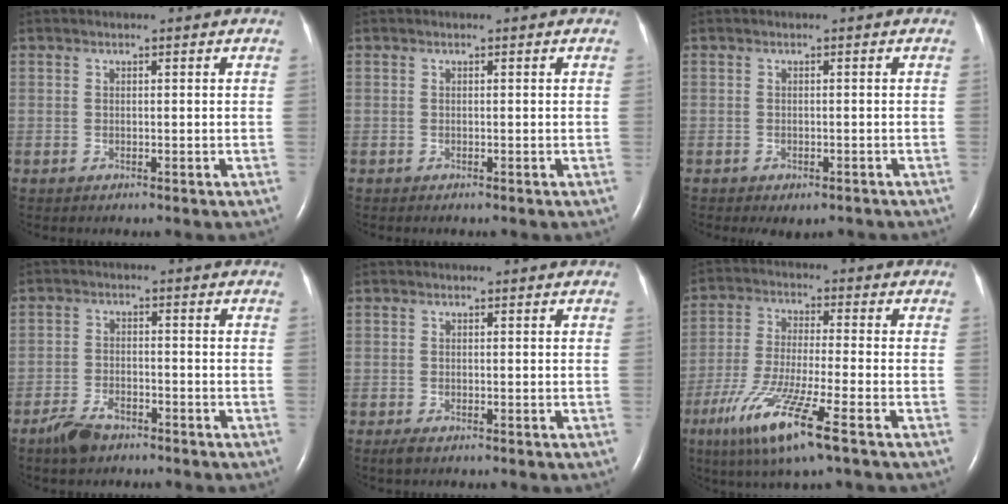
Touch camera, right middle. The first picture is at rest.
{"total": 0.0}
{"total": 3.1, "force": [-2.4, 1.5, 1.2], "torque": [-0.011, -0.002, -0.026]}
{"total": 4.6, "force": [-3.5, 1.9, 2.3], "torque": [-0.056, -0.003, -0.060]}
{"total": 1.2, "force": [-0.8, 0.4, 0.9], "torque": [-0.025, -0.005, -0.011]}
{"total": 12.2, "force": [-6.5, 0.5, 10.4], "torque": [-0.216, -0.031, -0.118]}